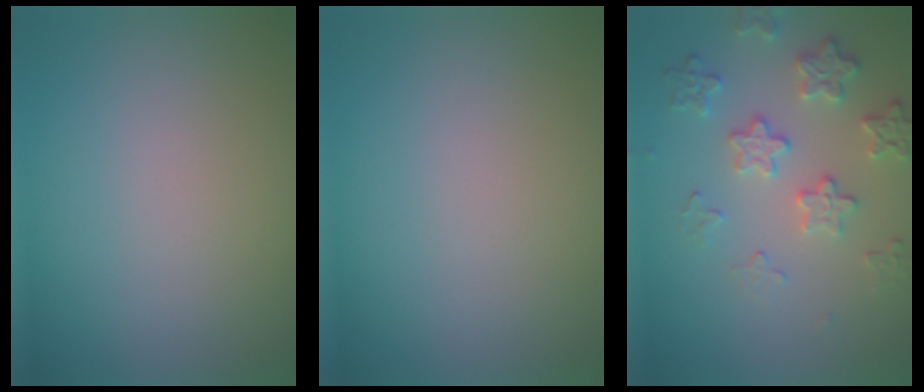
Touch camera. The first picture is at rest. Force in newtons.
{"total": 0.0}
{"total": 3.9, "press": 3.4, "slide": 2.0}